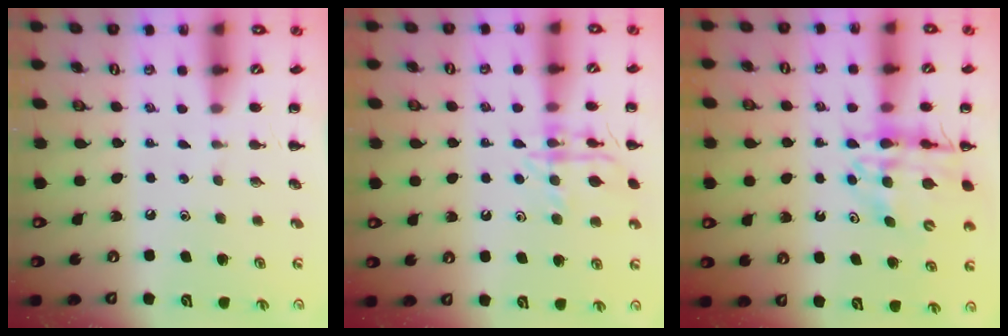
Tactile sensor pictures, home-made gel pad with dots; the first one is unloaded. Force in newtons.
{"total": 13.7, "press": 13.7, "slide": 0.9}
{"total": 14.0, "press": 13.5, "slide": 3.7}